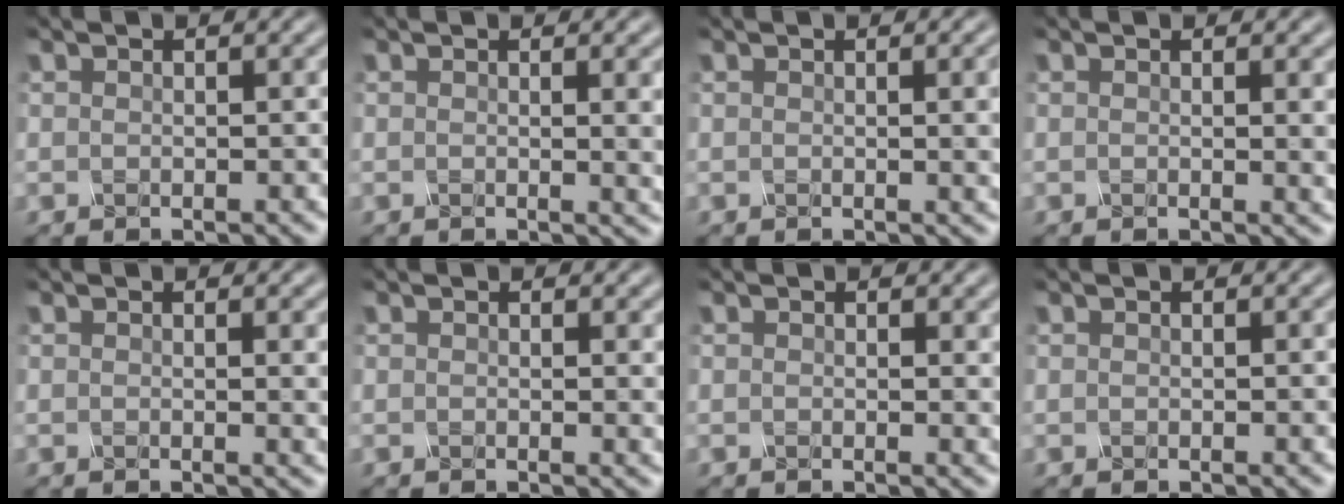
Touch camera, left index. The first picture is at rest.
{"total": 3.9, "force": [0.4, 1.4, 3.7], "torque": [-0.028, 0.002, 0.004]}
{"total": 3.7, "force": [0.3, 1.3, 3.5], "torque": [-0.030, 0.005, 0.003]}
{"total": 2.6, "force": [0.3, 0.8, 2.4], "torque": [-0.019, -0.001, 0.000]}
{"total": 2.1, "force": [0.2, 0.7, 2.0], "torque": [-0.016, -0.002, -0.002]}
{"total": 1.4, "force": [0.2, 0.4, 1.3], "torque": [-0.012, -0.001, -0.001]}
{"total": 1.1, "force": [0.2, 0.2, 1.0], "torque": [-0.011, -0.002, 0.001]}
{"total": 0.8, "force": [0.0, 0.1, 0.7], "torque": [-0.006, 0.001, -0.001]}